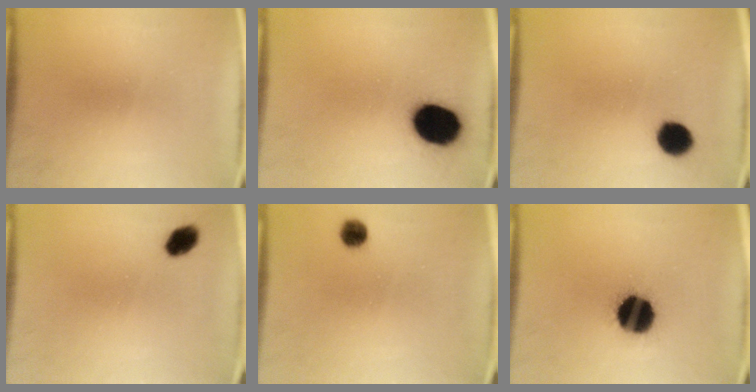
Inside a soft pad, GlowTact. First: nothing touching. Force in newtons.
{"total": 14.1}
{"total": 6.4}
{"total": 4.0}
{"total": 3.5}
{"total": 15.3}